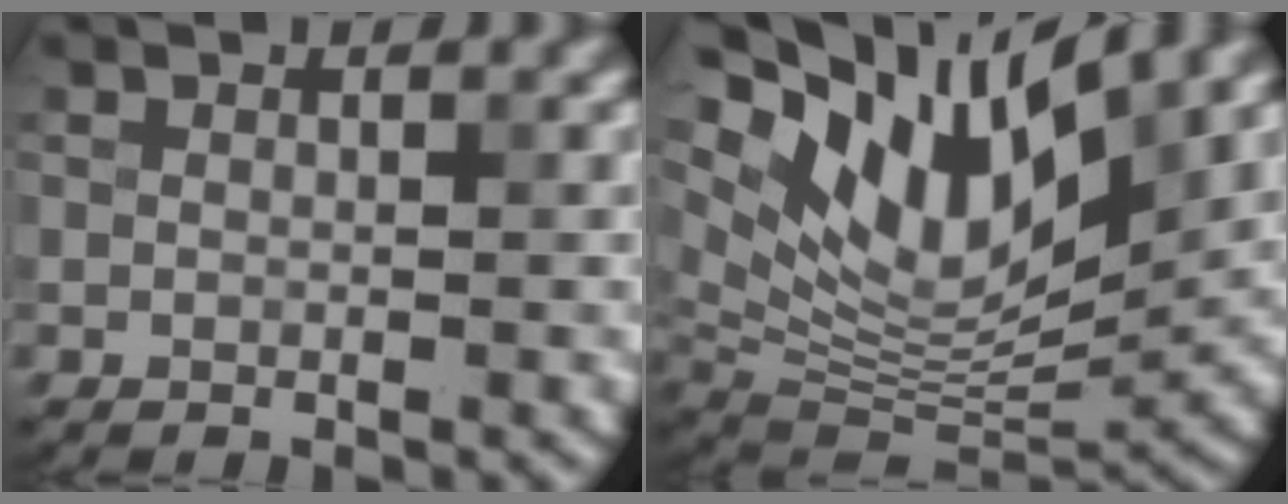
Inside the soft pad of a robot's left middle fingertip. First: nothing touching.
{"total": 12.9, "force": [6.9, 5.2, 9.5], "torque": [-0.176, 0.014, 0.130]}